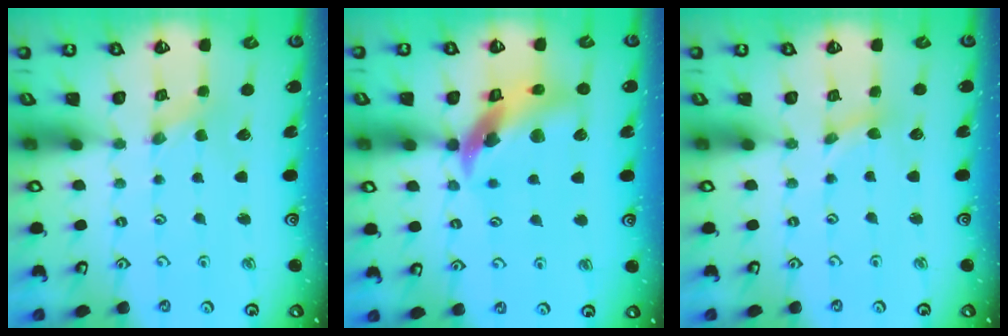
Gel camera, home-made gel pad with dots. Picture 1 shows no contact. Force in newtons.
{"total": 14.2, "press": 14.0, "slide": 2.0}
{"total": 0.9, "press": 0.9, "slide": 0.2}